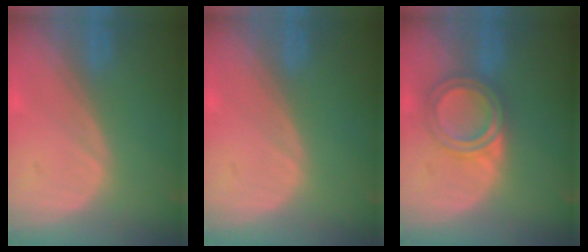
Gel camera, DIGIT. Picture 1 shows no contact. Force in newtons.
{"total": 0.0}
{"total": 5.3, "press": 5.3, "slide": 0.2}